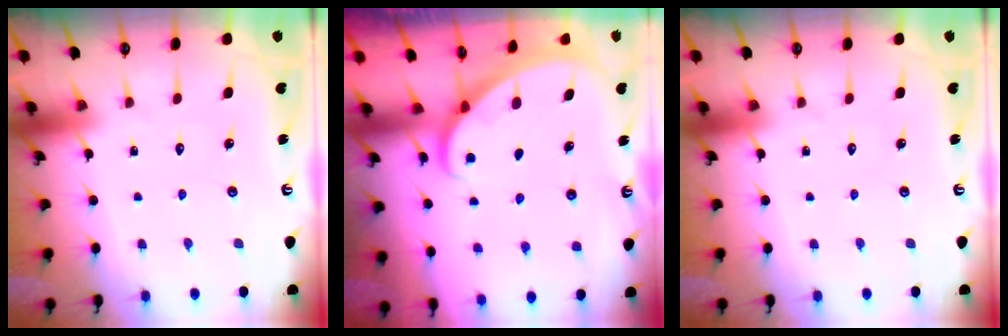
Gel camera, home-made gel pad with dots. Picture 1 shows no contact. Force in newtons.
{"total": 1.9, "press": 1.9, "slide": 0.1}
{"total": 0.0}